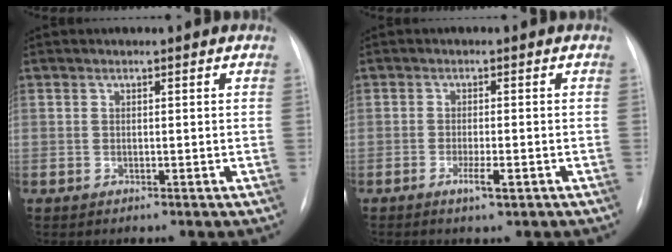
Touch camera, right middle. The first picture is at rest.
{"total": 2.2, "force": [-1.1, 0.0, 1.9], "torque": [-0.036, -0.004, -0.019]}